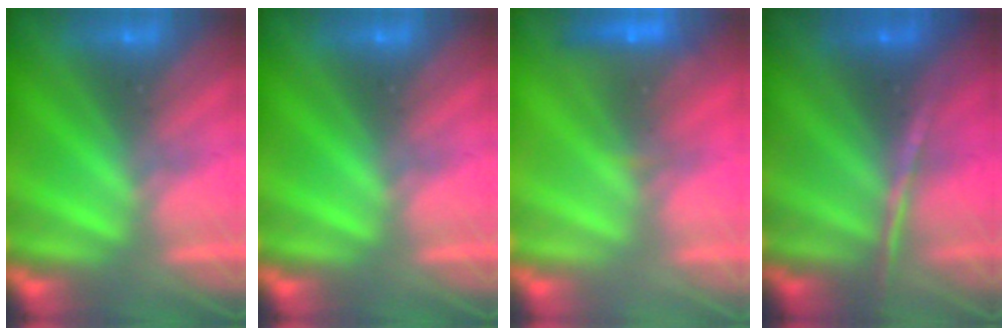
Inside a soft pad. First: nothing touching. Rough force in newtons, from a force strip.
{"total": 0.0}
{"total": 5.8}
{"total": 1.3}